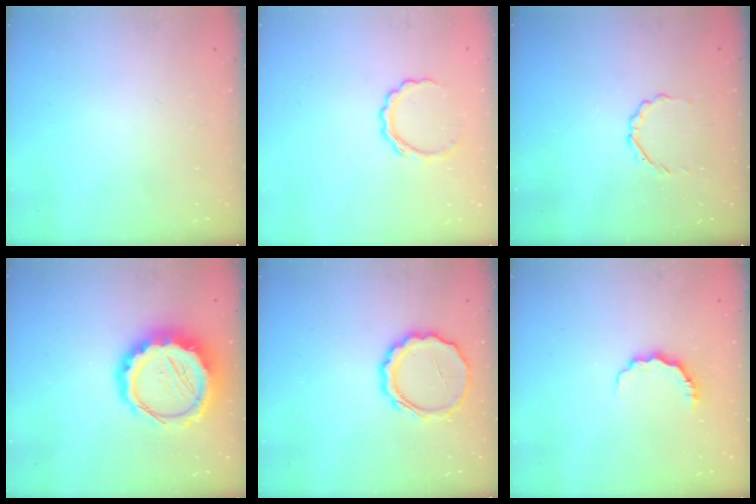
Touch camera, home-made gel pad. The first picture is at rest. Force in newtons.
{"total": 5.8, "press": 5.8, "slide": 0.1}
{"total": 2.3, "press": 2.1, "slide": 0.8}
{"total": 14.1, "press": 13.8, "slide": 3.2}
{"total": 8.5, "press": 8.4, "slide": 0.5}
{"total": 6.3, "press": 6.2, "slide": 1.0}